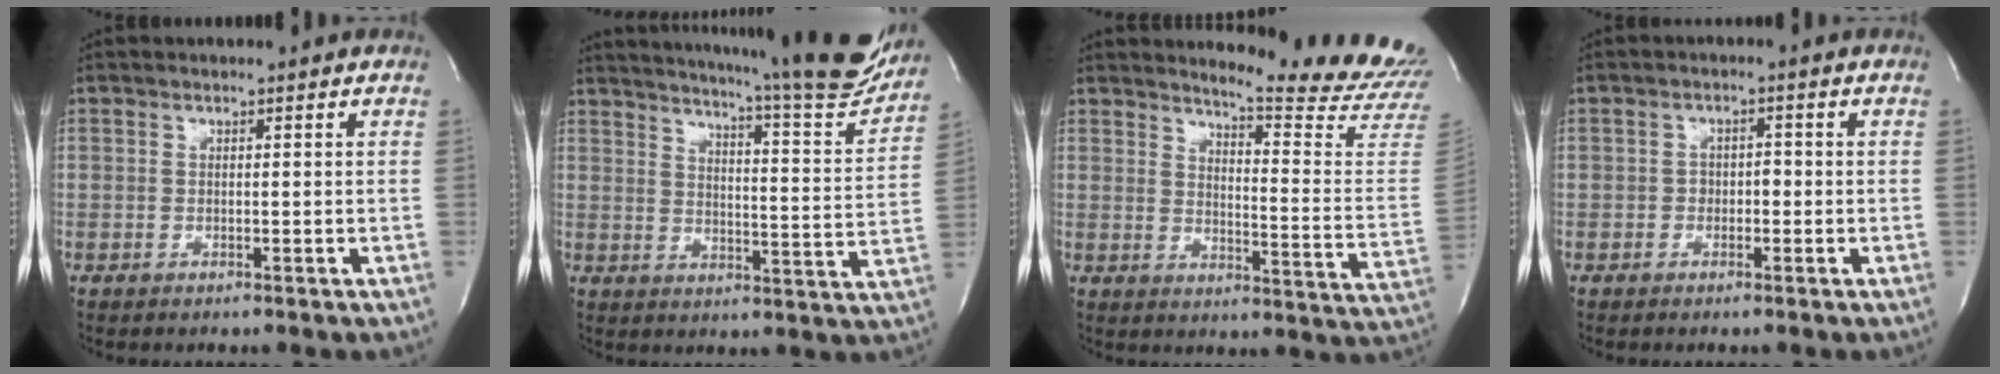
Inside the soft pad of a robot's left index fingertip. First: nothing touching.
{"total": 23.9, "force": [21.6, 1.6, 10.2], "torque": [-0.157, -0.076, 0.263]}
{"total": 17.1, "force": [16.6, -1.7, 3.7], "torque": [-0.059, -0.158, 0.185]}
{"total": 1.9, "force": [-0.6, 1.3, 1.2], "torque": [-0.011, 0.005, -0.011]}